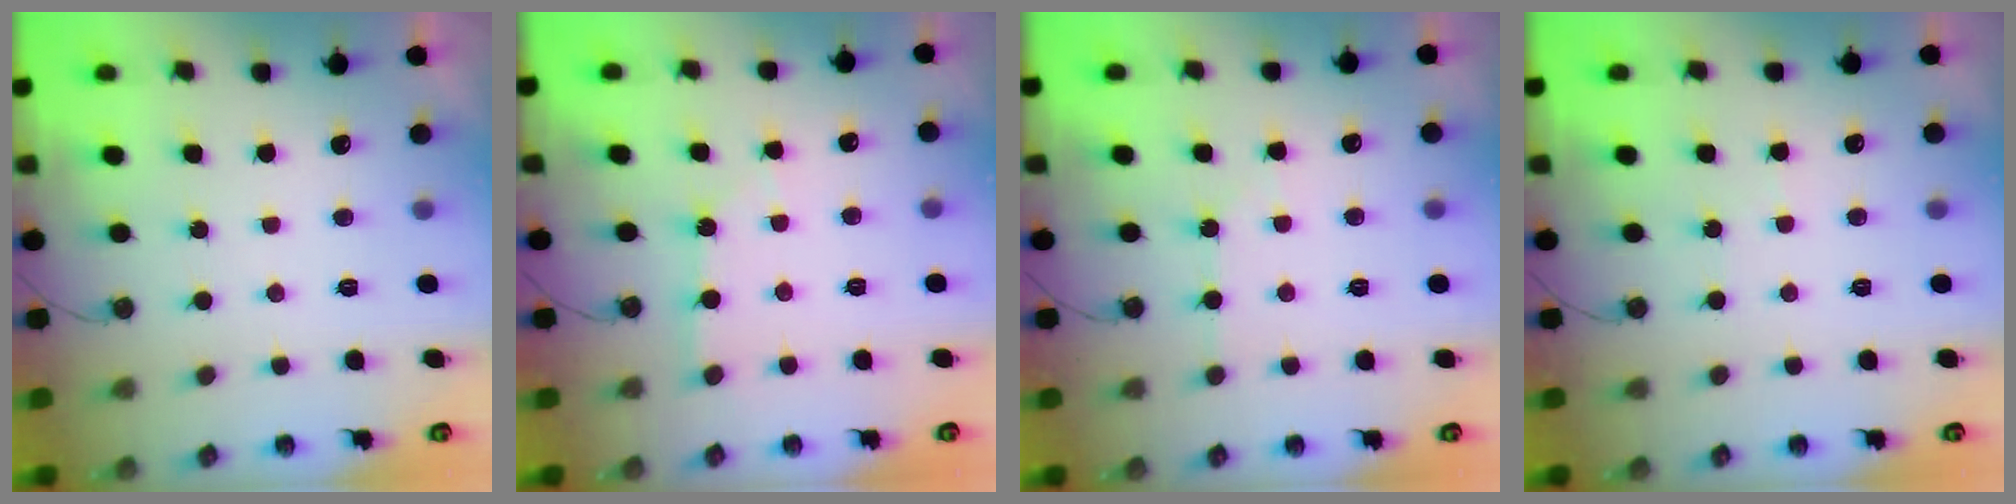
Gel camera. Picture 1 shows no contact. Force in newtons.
{"total": 2.1, "press": 2.1, "slide": 0.3}
{"total": 3.9, "press": 3.8, "slide": 0.7}
{"total": 3.2, "press": 3.2, "slide": 0.5}